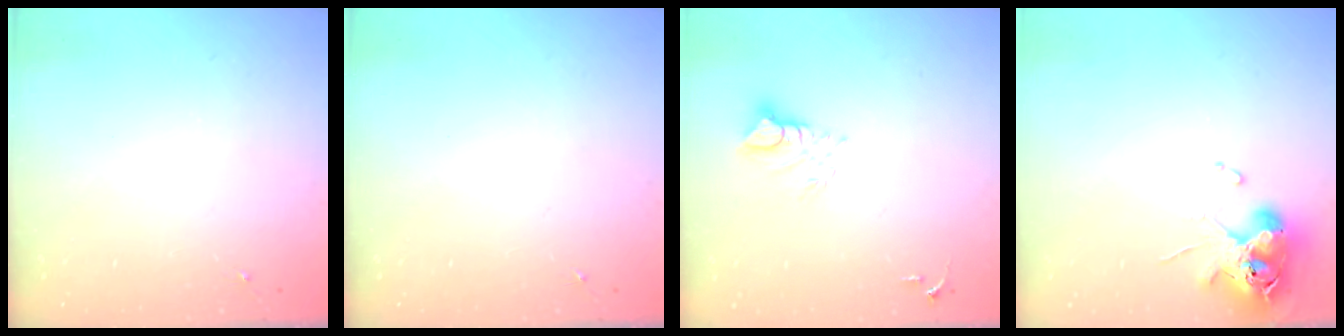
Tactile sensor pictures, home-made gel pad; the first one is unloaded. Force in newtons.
{"total": 0.0}
{"total": 6.3, "press": 6.3, "slide": 0.7}
{"total": 11.3, "press": 11.2, "slide": 1.7}